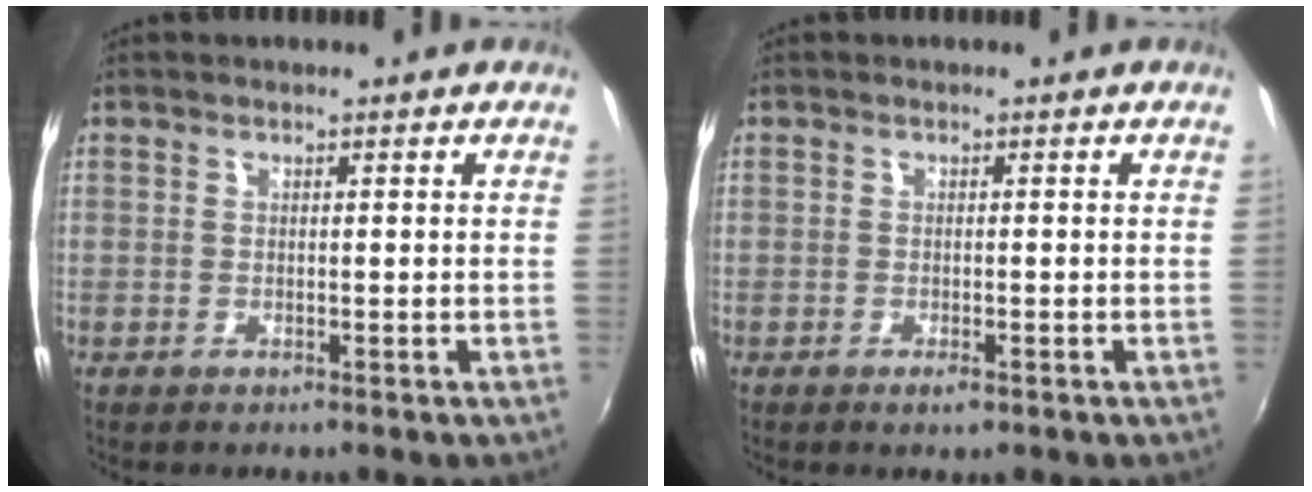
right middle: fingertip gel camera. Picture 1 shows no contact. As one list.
[{"total": 1.4, "force": [-0.8, 0.3, 1.0], "torque": [-0.020, -0.003, -0.013]}]